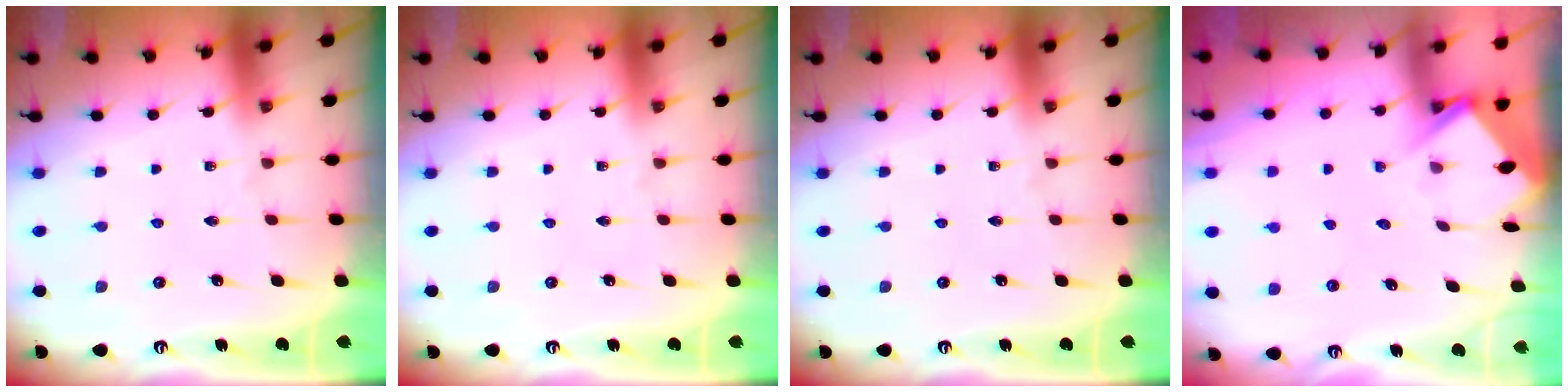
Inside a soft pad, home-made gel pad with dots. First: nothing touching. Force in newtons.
{"total": 0.0}
{"total": 0.0}
{"total": 3.9, "press": 3.8, "slide": 0.3}